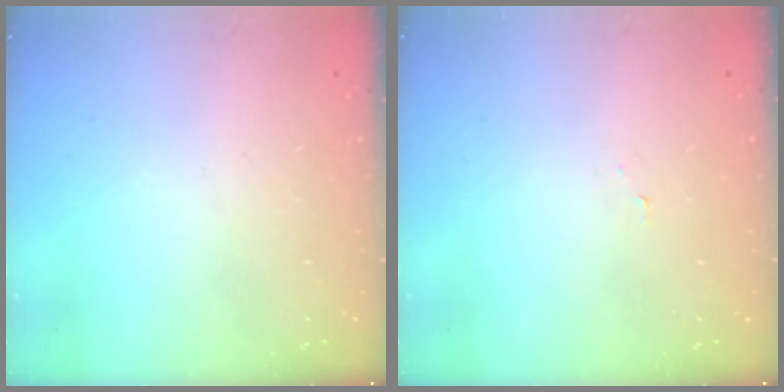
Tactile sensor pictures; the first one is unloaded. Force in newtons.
{"total": 2.2, "press": 2.2, "slide": 0.2}